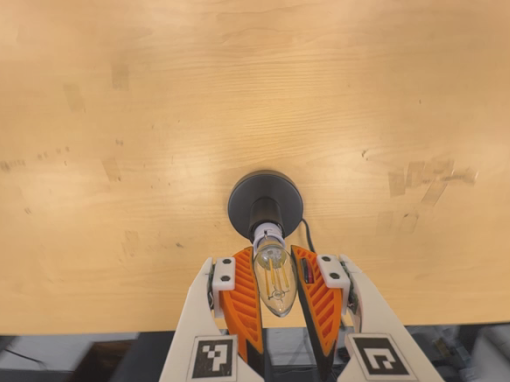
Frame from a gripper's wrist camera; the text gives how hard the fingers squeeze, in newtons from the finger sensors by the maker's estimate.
{"total": 13.0, "left": 11.8, "right": 14.2}